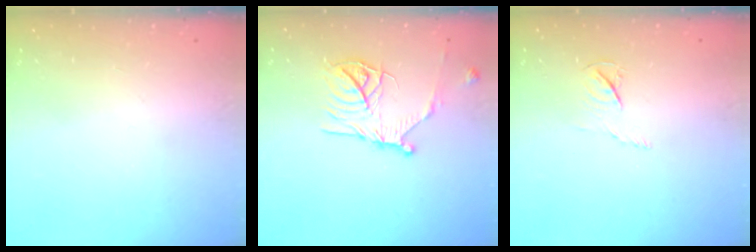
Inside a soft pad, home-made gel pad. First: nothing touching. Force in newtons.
{"total": 15.9, "press": 15.9, "slide": 1.5}
{"total": 4.4, "press": 4.4, "slide": 0.6}